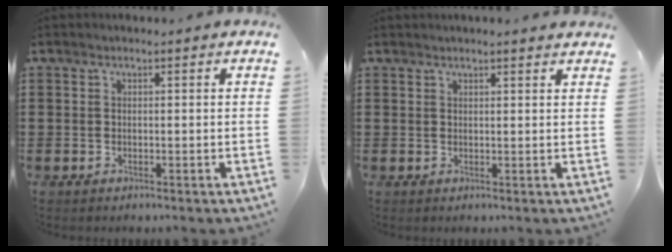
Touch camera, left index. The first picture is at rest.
{"total": 1.3, "force": [1.3, 0.0, 0.4], "torque": [-0.010, 0.000, 0.024]}